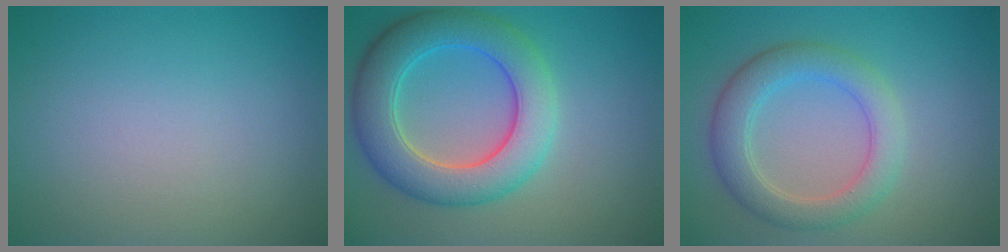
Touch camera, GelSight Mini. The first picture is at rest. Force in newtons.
{"total": 7.4, "press": 7.4, "slide": 0.4}
{"total": 4.4, "press": 4.4, "slide": 0.1}